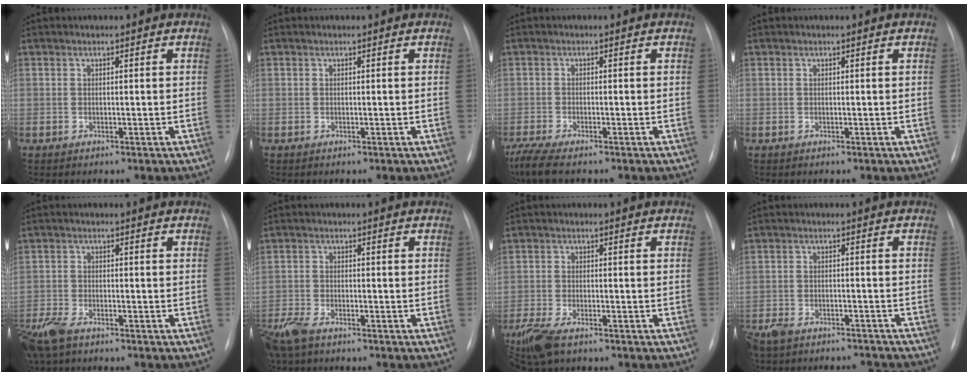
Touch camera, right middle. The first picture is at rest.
{"total": 0.0}
{"total": 6.0, "force": [-4.7, 1.0, 3.6], "torque": [-0.071, -0.016, -0.079]}
{"total": 0.0}
{"total": 7.5, "force": [-5.7, 2.6, 4.1], "torque": [-0.088, -0.016, -0.107]}
{"total": 6.4, "force": [-5.0, 2.0, 3.4], "torque": [-0.072, -0.014, -0.097]}
{"total": 7.0, "force": [-5.0, 2.1, 4.4], "torque": [-0.092, -0.017, -0.091]}
{"total": 10.7, "force": [-9.6, 3.3, 3.5], "torque": [-0.071, 0.003, -0.136]}